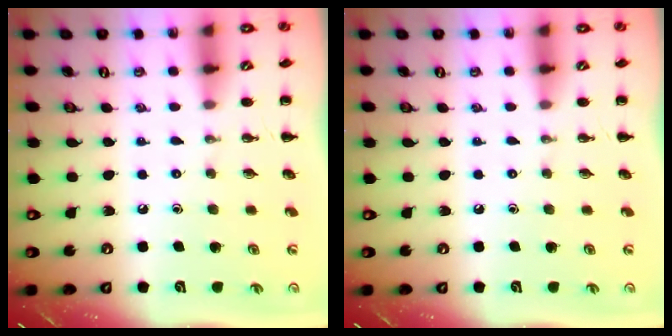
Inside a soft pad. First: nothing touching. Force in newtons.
{"total": 0.0}